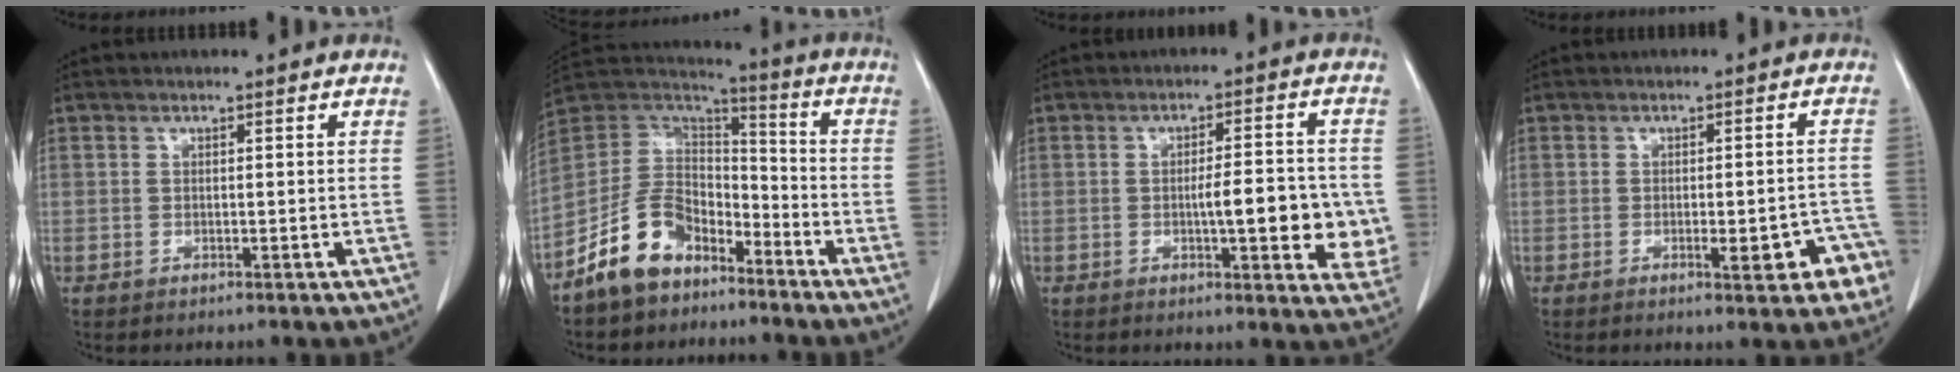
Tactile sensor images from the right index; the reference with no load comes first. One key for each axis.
{"total": 11.8, "fx": -7.8, "fy": 7.1, "fz": 5.3, "tx": -0.118, "ty": 0.034, "tz": -0.154}
{"total": 10.0, "fx": -1.3, "fy": 2.4, "fz": 9.6, "tx": -0.120, "ty": 0.002, "tz": -0.014}
{"total": 6.3, "fx": -2.7, "fy": 1.5, "fz": 5.4, "tx": -0.055, "ty": 0.010, "tz": -0.026}